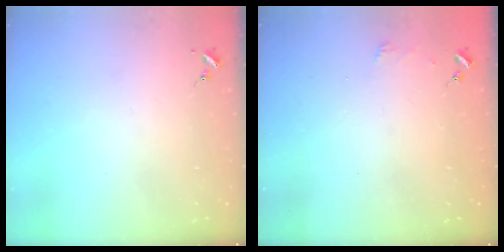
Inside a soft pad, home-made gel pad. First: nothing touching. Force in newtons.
{"total": 2.4, "press": 2.4, "slide": 0.2}